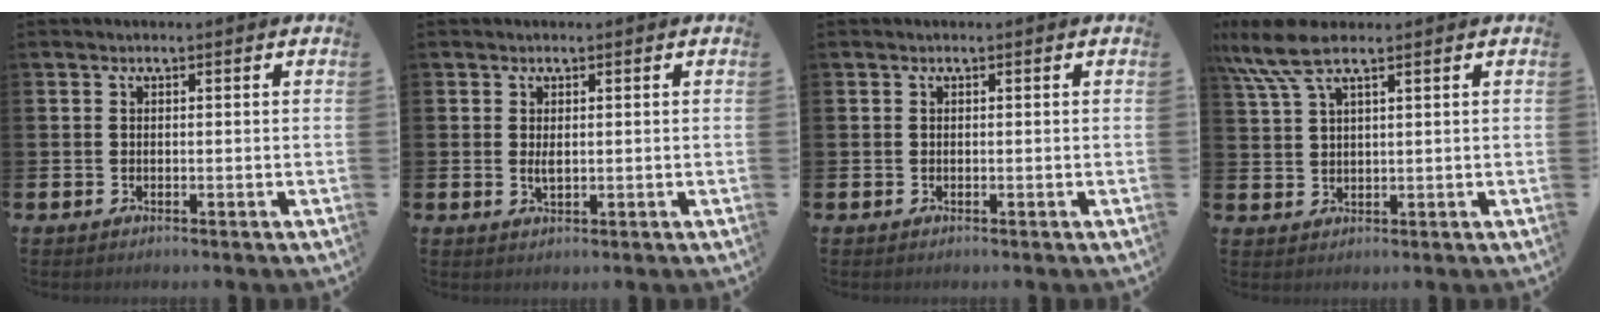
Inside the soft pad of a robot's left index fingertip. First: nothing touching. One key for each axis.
{"total": 1.5, "fx": 0.4, "fy": 0.5, "fz": 1.3, "tx": -0.021, "ty": 0.000, "tz": 0.004}
{"total": 0.0}
{"total": 6.5, "fx": 4.7, "fy": 1.6, "fz": 4.2, "tx": -0.096, "ty": -0.006, "tz": 0.086}